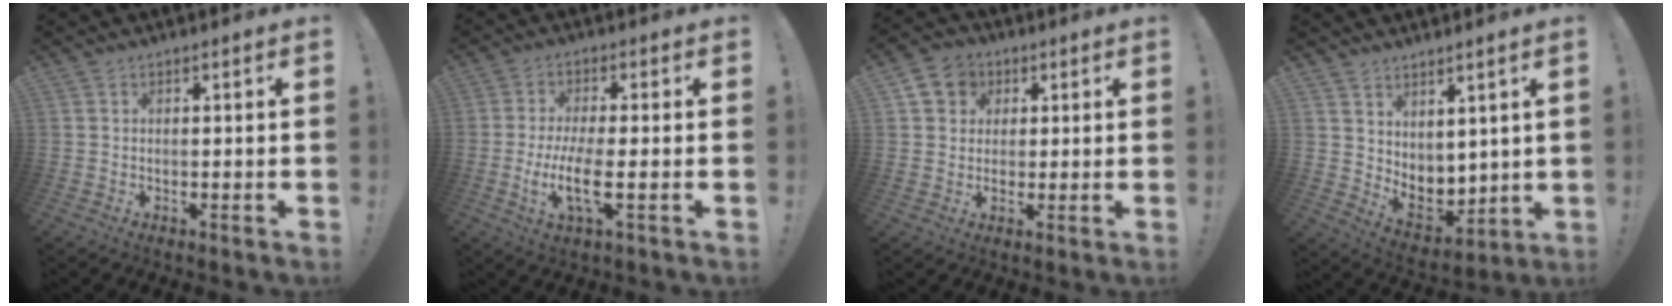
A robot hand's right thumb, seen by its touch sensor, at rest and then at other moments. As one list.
[{"total": 9.9, "force": [-2.2, 2.3, 9.4], "torque": [-0.198, -0.014, -0.043]}, {"total": 8.0, "force": [2.3, 7.3, 2.5], "torque": [-0.031, 0.000, 0.049]}, {"total": 6.5, "force": [3.6, 5.0, 2.0], "torque": [-0.018, -0.044, 0.079]}]